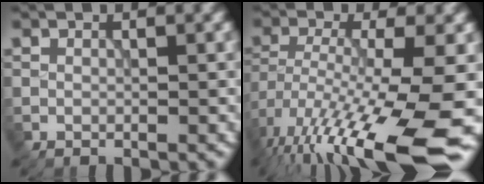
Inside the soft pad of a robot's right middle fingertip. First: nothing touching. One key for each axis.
{"total": 15.4, "fx": -8.0, "fy": 3.5, "fz": 12.6, "tx": -0.243, "ty": -0.026, "tz": -0.125}